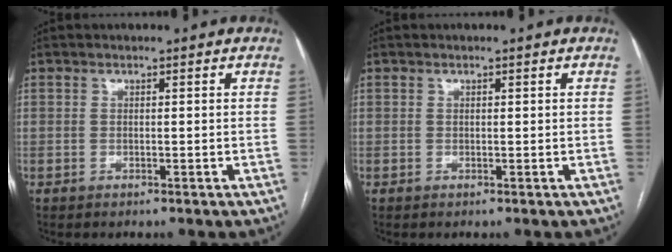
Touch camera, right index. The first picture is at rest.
{"total": 0.0}